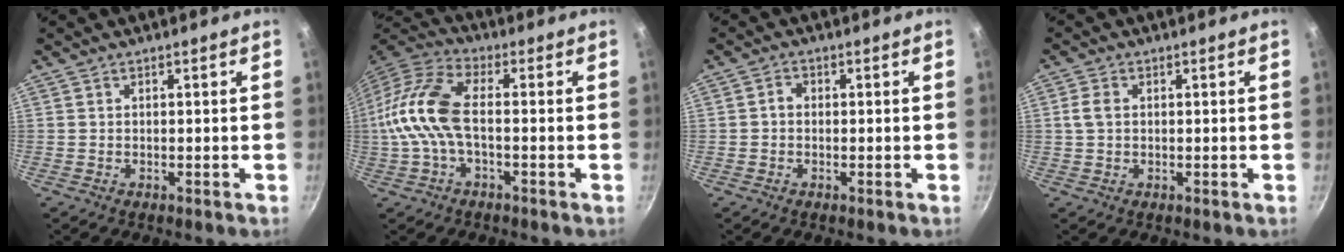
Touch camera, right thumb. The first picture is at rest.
{"total": 13.0, "force": [-1.2, 6.4, 11.3], "torque": [-0.241, 0.030, -0.041]}
{"total": 1.7, "force": [-0.2, 1.4, 1.0], "torque": [-0.015, 0.009, -0.008]}
{"total": 3.0, "force": [0.4, 2.1, 2.0], "torque": [-0.039, 0.007, 0.006]}